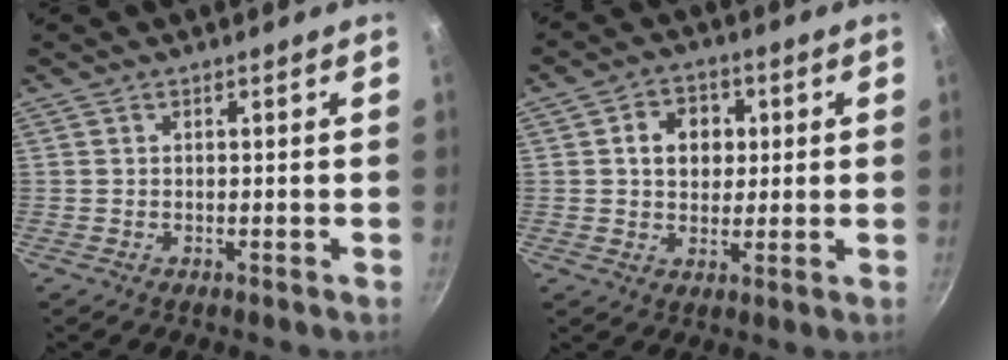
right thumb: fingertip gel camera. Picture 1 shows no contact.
{"total": 7.7, "force": [1.5, 6.3, 4.2], "torque": [-0.041, 0.005, 0.016]}